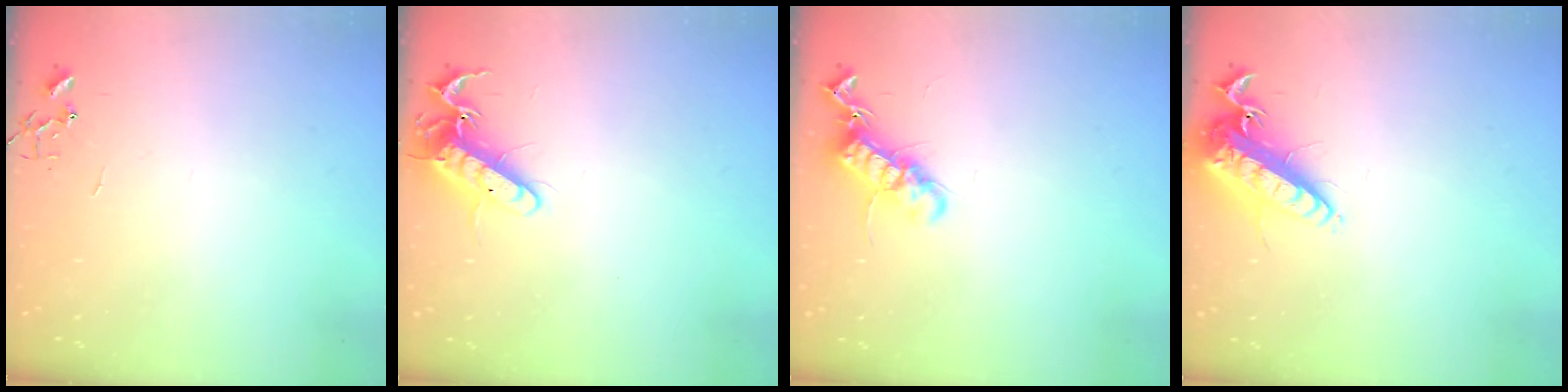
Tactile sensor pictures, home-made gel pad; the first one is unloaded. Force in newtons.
{"total": 13.7, "press": 13.6, "slide": 1.5}
{"total": 13.0, "press": 13.0, "slide": 0.3}
{"total": 15.9, "press": 15.5, "slide": 3.3}